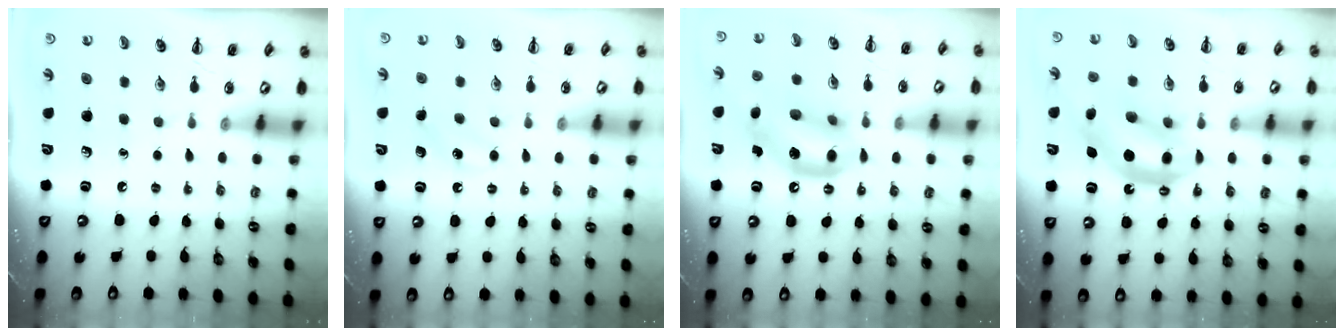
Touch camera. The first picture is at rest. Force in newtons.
{"total": 6.3, "press": 6.0, "slide": 1.8}
{"total": 14.6, "press": 14.1, "slide": 3.9}
{"total": 12.6, "press": 12.1, "slide": 3.4}